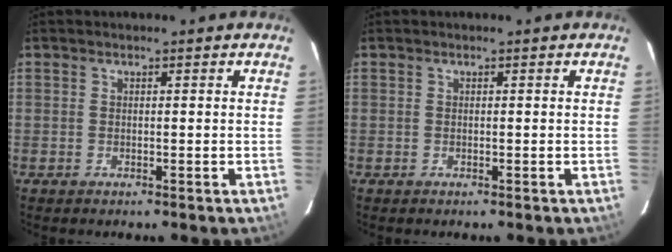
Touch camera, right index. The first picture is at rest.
{"total": 0.0}